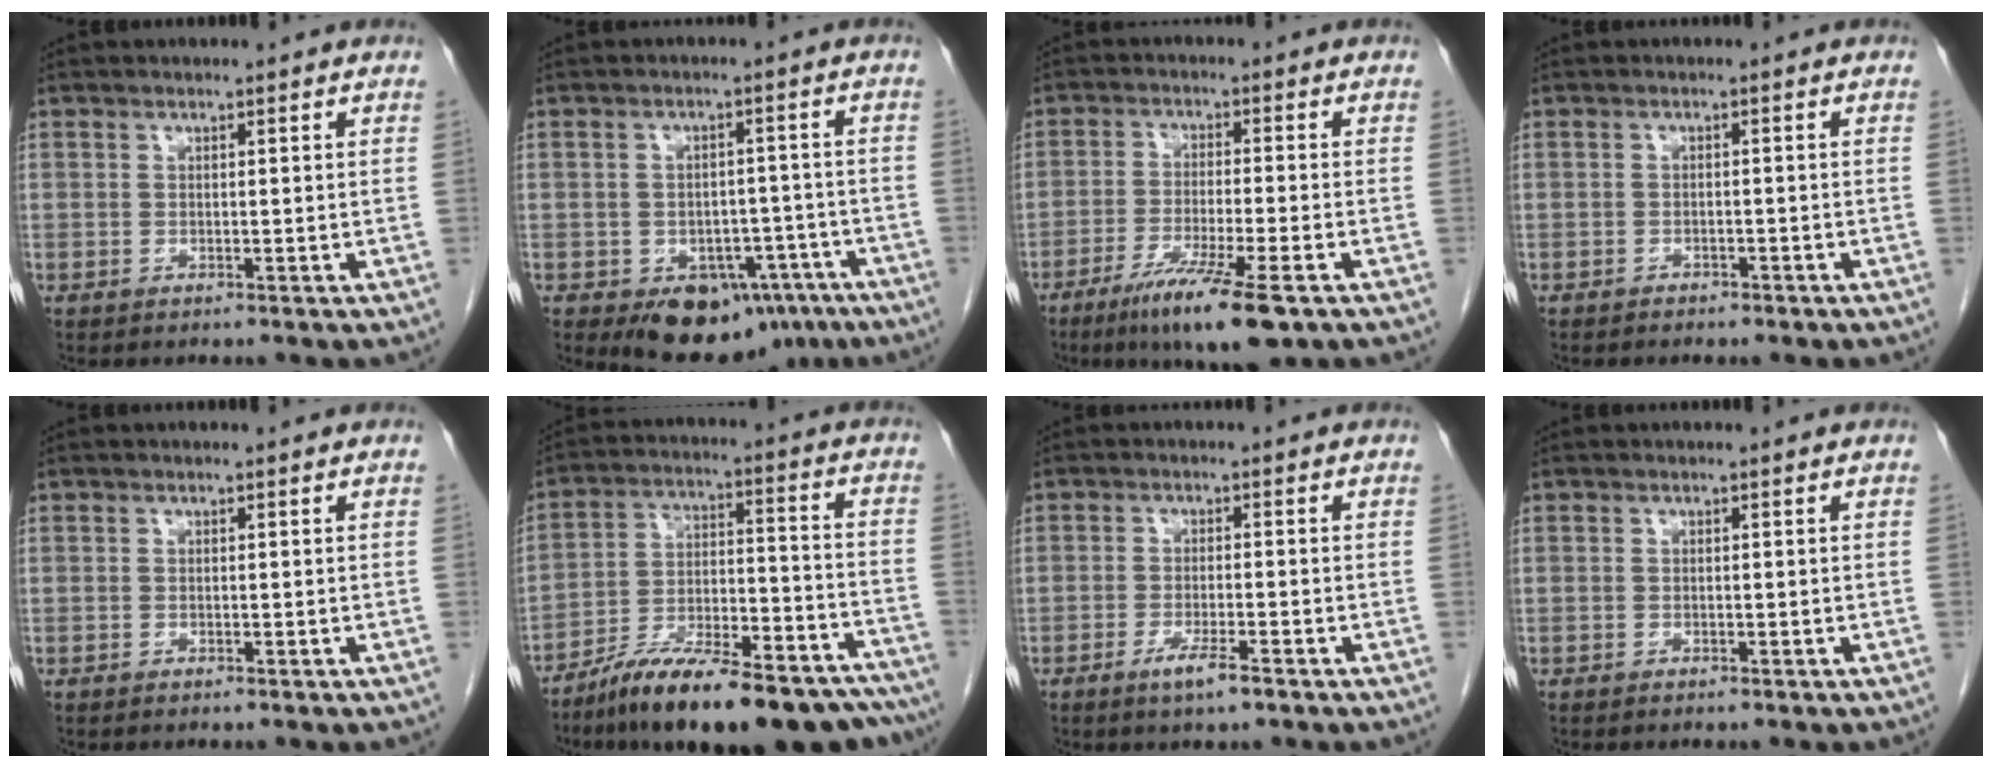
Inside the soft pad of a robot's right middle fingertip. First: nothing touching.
{"total": 11.4, "force": [-6.9, 6.8, 6.0], "torque": [-0.060, 0.015, -0.090]}
{"total": 10.5, "force": [-6.4, 0.6, 8.3], "torque": [-0.148, -0.028, -0.103]}
{"total": 2.6, "force": [-2.1, 1.2, 1.0], "torque": [-0.019, 0.000, -0.020]}
{"total": 0.6, "force": [-0.4, 0.2, 0.3], "torque": [-0.011, -0.001, -0.006]}
{"total": 25.2, "force": [-20.3, 5.0, 14.0], "torque": [-0.161, 0.017, -0.310]}
{"total": 4.0, "force": [-2.5, 0.3, 3.1], "torque": [-0.059, -0.006, -0.044]}
{"total": 0.9, "force": [-0.7, 0.3, 0.4], "torque": [-0.011, -0.001, -0.007]}